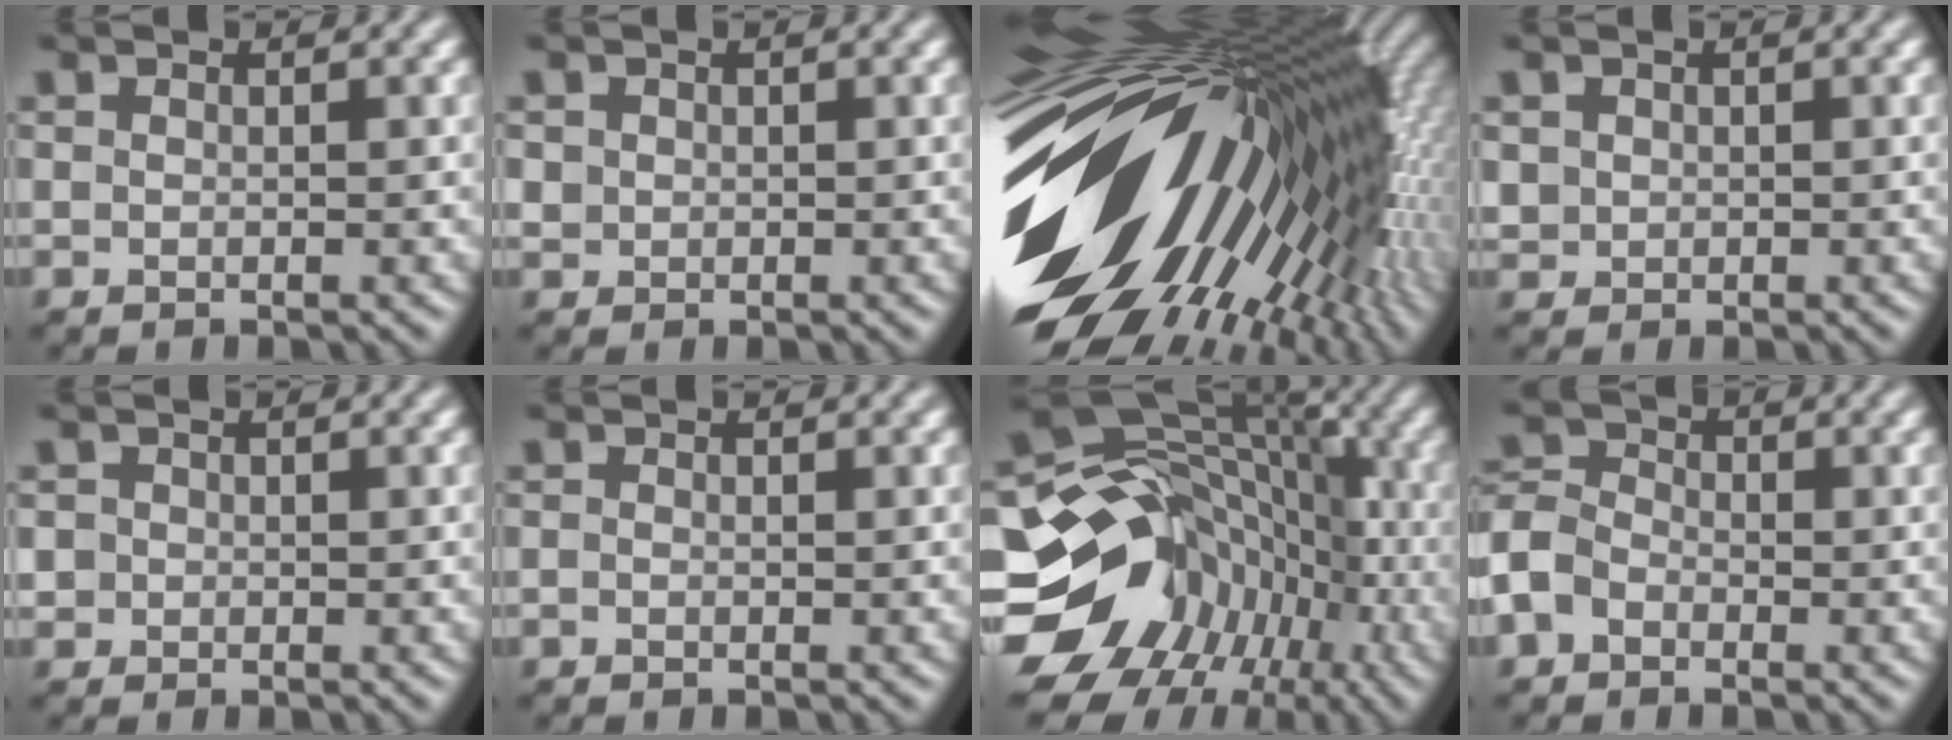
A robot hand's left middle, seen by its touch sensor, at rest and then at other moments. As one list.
[{"total": 0.9, "force": [0.0, 0.8, 0.1], "torque": [0.000, -0.004, 0.003]}, {"total": 19.6, "force": [-1.2, 11.2, 16.0], "torque": [-0.244, -0.022, -0.027]}, {"total": 1.3, "force": [0.1, 1.3, 0.2], "torque": [-0.005, -0.005, 0.008]}, {"total": 1.1, "force": [-0.1, 1.1, 0.0], "torque": [0.004, -0.002, 0.000]}, {"total": 0.0}, {"total": 15.0, "force": [-6.8, 11.6, 6.8], "torque": [-0.132, 0.010, -0.120]}, {"total": 4.6, "force": [-2.5, 3.3, 1.9], "torque": [-0.032, 0.000, -0.069]}]